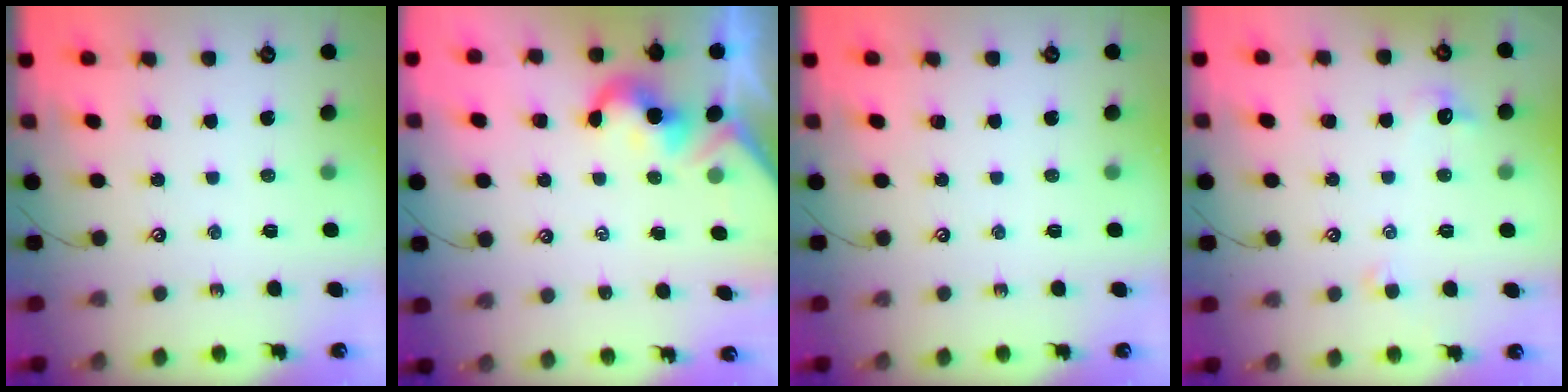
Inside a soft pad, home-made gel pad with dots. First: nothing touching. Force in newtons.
{"total": 2.0, "press": 1.9, "slide": 0.5}
{"total": 0.0}
{"total": 1.2, "press": 1.0, "slide": 0.6}